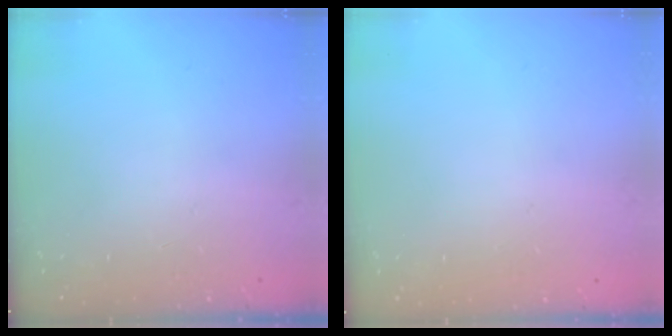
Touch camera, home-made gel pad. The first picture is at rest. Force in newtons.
{"total": 0.0}